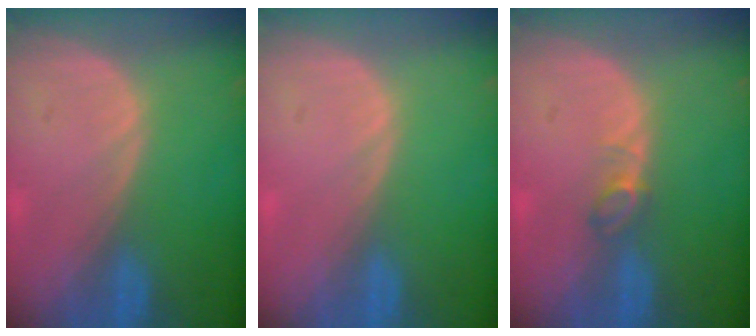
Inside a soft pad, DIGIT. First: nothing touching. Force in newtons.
{"total": 0.0}
{"total": 2.1, "press": 2.1, "slide": 0.4}